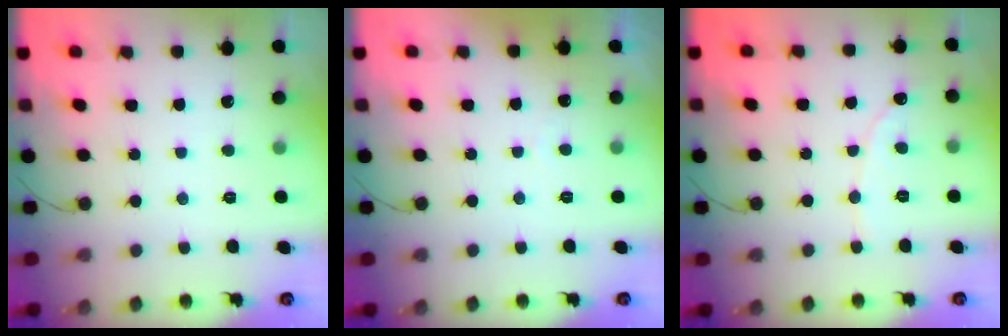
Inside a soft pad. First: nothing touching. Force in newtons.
{"total": 1.7, "press": 1.6, "slide": 0.0}
{"total": 2.3, "press": 2.3, "slide": 0.2}